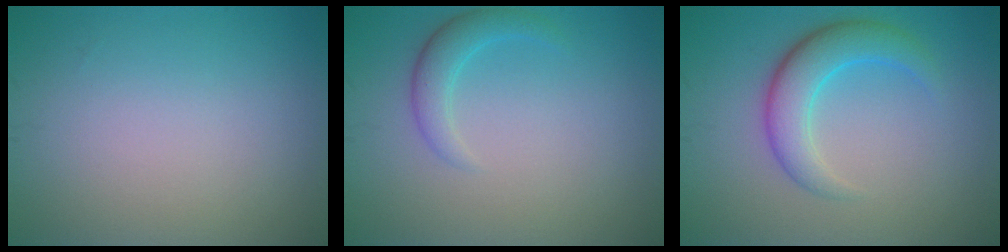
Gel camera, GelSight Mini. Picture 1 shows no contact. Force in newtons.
{"total": 2.2, "press": 2.2, "slide": 0.2}
{"total": 4.4, "press": 4.4, "slide": 0.3}